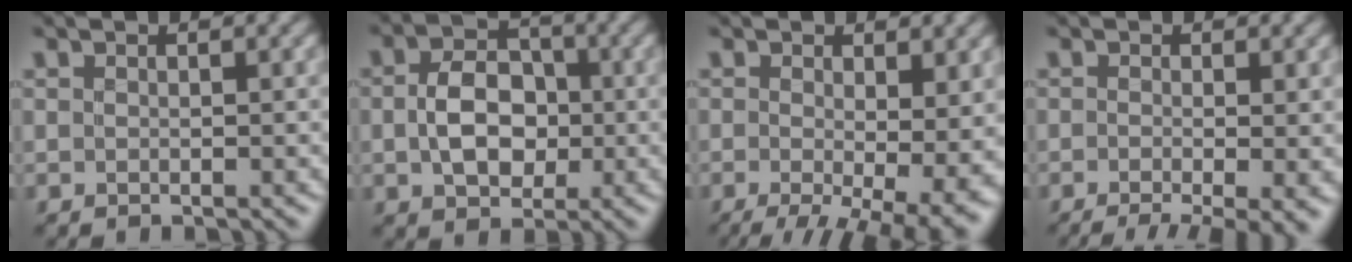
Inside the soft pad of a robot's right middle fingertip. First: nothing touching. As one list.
[{"total": 5.2, "force": [-0.5, 3.8, 3.4], "torque": [-0.064, -0.004, -0.011]}, {"total": 9.9, "force": [-1.6, 3.8, 9.0], "torque": [-0.113, -0.022, -0.007]}, {"total": 5.4, "force": [-1.8, 1.3, 4.9], "torque": [-0.064, -0.017, -0.024]}]